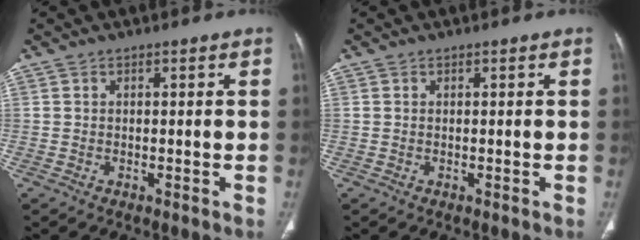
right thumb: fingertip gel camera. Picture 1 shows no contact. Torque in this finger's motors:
{"motor_torque": [0.17, 0.06, 0.13, -0.07, -0.03]}